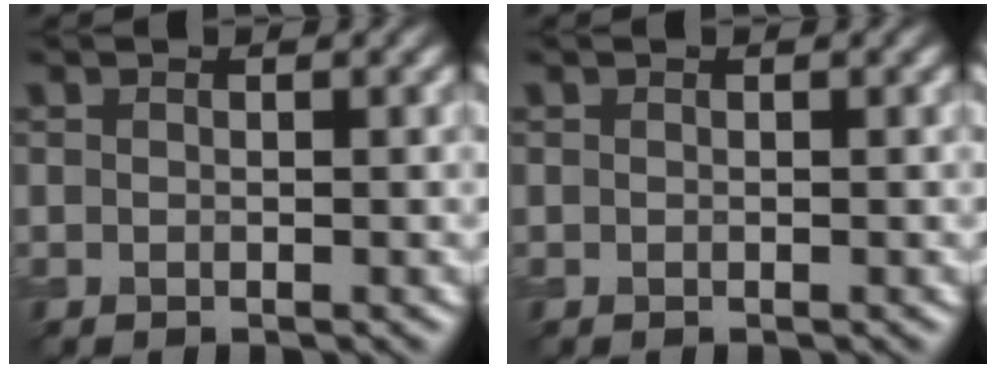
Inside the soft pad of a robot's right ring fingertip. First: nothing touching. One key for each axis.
{"total": 0.0}